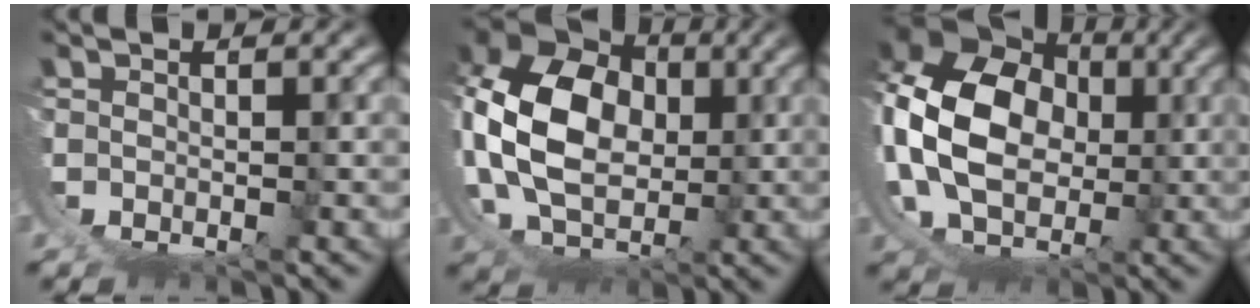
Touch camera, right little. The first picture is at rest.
{"total": 12.4, "force": [4.0, 8.3, 8.2], "torque": [-0.201, -0.032, 0.091]}
{"total": 14.2, "force": [4.0, 10.3, 8.9], "torque": [-0.223, -0.038, 0.086]}